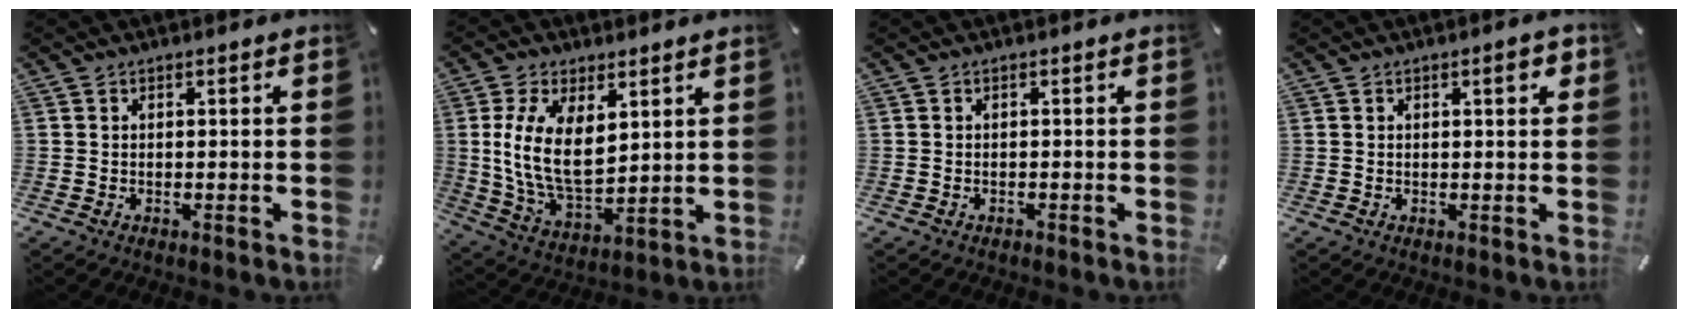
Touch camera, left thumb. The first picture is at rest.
{"total": 12.6, "force": [3.6, 7.2, 9.6], "torque": [-0.211, -0.015, 0.063]}
{"total": 0.5, "force": [-0.4, 0.2, 0.2], "torque": [-0.003, 0.001, -0.010]}
{"total": 3.1, "force": [1.2, 0.9, 2.7], "torque": [-0.039, 0.000, 0.014]}